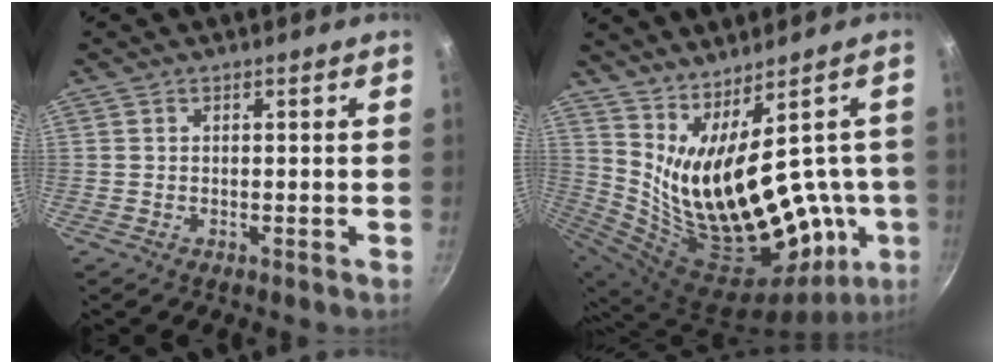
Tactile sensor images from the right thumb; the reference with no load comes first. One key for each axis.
{"total": 26.5, "fx": 1.3, "fy": 12.6, "fz": 23.3, "tx": -0.356, "ty": -0.061, "tz": 0.066}